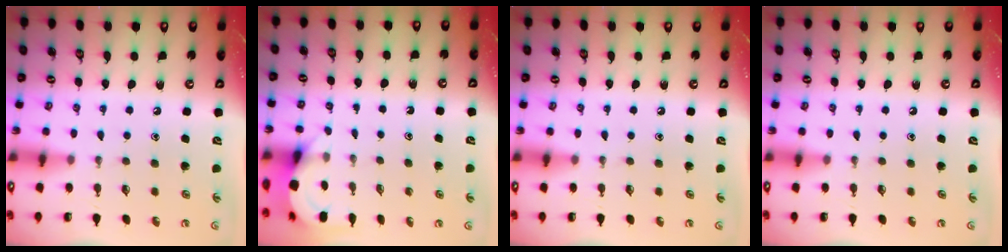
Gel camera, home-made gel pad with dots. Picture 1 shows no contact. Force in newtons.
{"total": 4.9, "press": 4.9, "slide": 0.4}
{"total": 0.0}
{"total": 0.0}